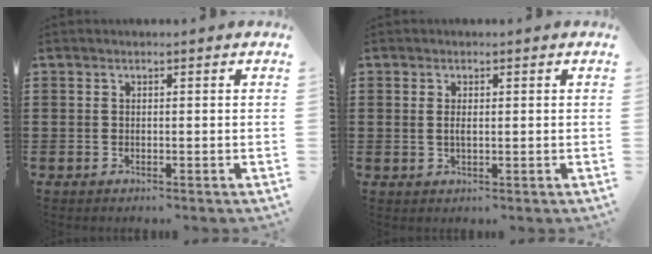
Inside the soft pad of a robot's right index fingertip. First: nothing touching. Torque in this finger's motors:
{"motor_torque": [-0.26, 0.47, 0.02, 0.01]}